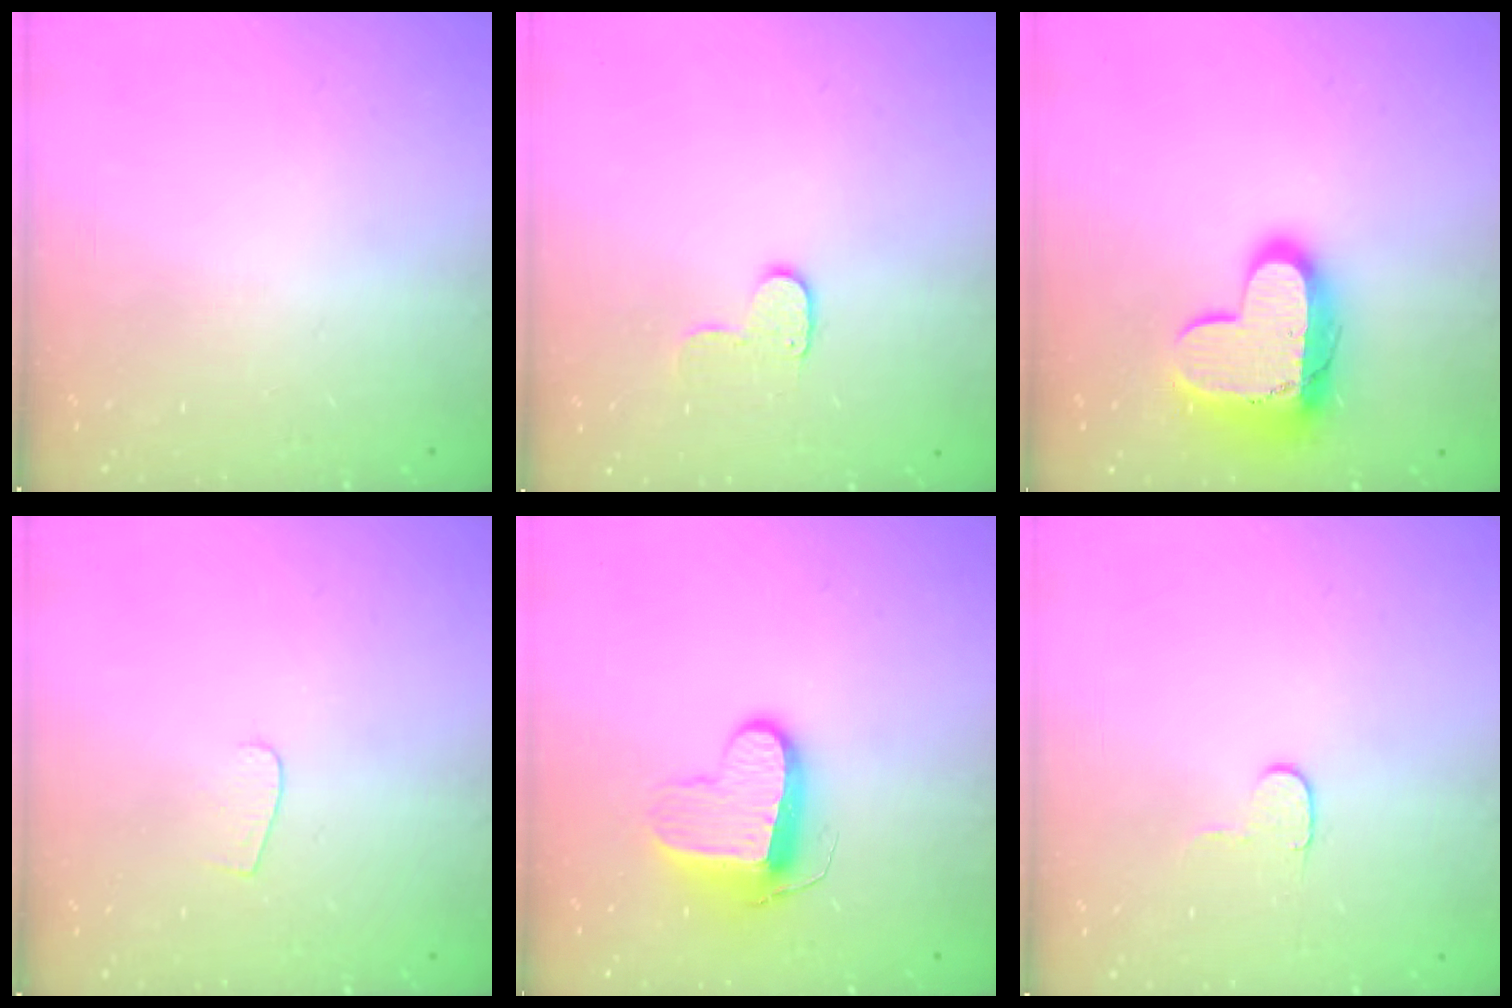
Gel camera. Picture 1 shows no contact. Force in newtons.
{"total": 6.5, "press": 6.4, "slide": 0.4}
{"total": 14.3, "press": 14.3, "slide": 1.2}
{"total": 3.7, "press": 3.7, "slide": 0.3}
{"total": 10.0, "press": 10.0, "slide": 0.5}
{"total": 4.7, "press": 4.7, "slide": 0.5}